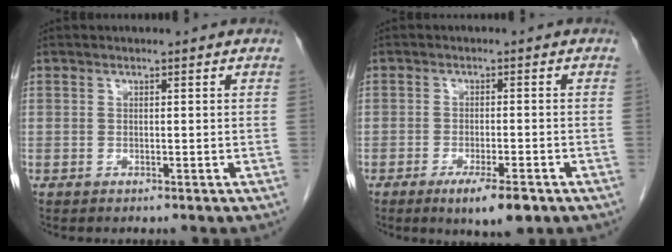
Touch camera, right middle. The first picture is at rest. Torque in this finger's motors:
{"motor_torque": [0.63, -0.33, 0.06, 0.07]}